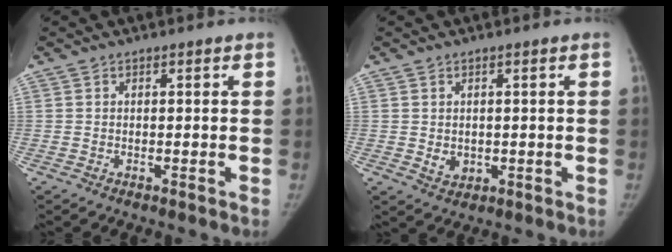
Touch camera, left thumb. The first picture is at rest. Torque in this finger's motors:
{"motor_torque": [-0.01, 0.03, 0.26, -0.18, 0.08]}